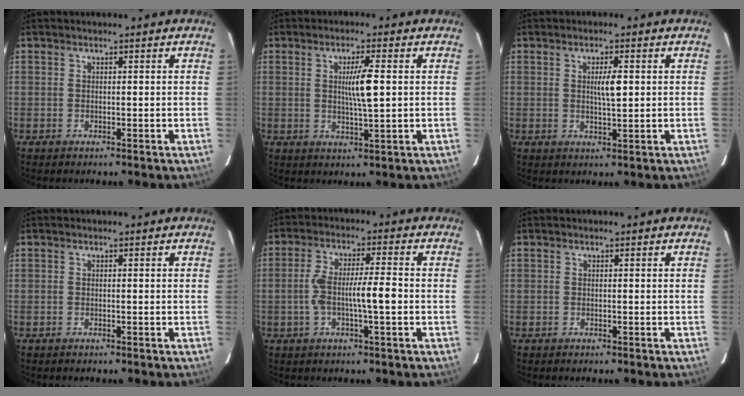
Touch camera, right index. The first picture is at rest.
{"total": 5.6, "force": [0.7, -0.3, 5.5], "torque": [-0.099, -0.005, 0.014]}
{"total": 3.3, "force": [0.6, 0.4, 3.2], "torque": [-0.055, -0.001, 0.010]}
{"total": 0.5, "force": [-0.5, 0.0, 0.2], "torque": [-0.004, -0.001, -0.008]}
{"total": 7.2, "force": [-1.3, 0.8, 7.0], "torque": [-0.137, 0.015, -0.024]}
{"total": 0.0}